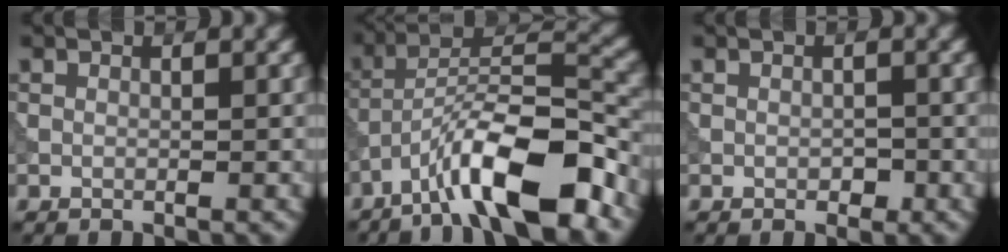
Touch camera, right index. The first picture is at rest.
{"total": 10.8, "force": [-6.6, 2.7, 8.1], "torque": [-0.130, 0.018, -0.122]}
{"total": 0.9, "force": [-0.3, 0.6, 0.6], "torque": [-0.008, -0.002, -0.004]}